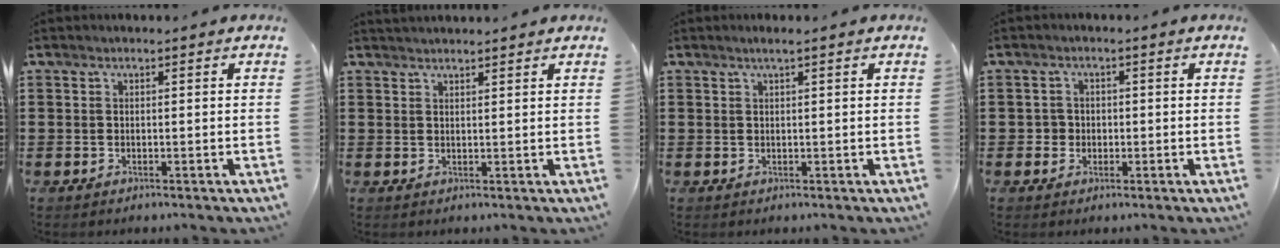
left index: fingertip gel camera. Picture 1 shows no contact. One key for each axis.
{"total": 1.3, "fx": 1.3, "fy": -0.1, "fz": 0.2, "tx": -0.006, "ty": 0.000, "tz": 0.025}
{"total": 1.0, "fx": 0.5, "fy": -0.1, "fz": 0.8, "tx": -0.015, "ty": -0.001, "tz": 0.009}
{"total": 1.8, "fx": -0.3, "fy": 1.8, "fz": 0.4, "tx": -0.015, "ty": 0.004, "tz": -0.008}